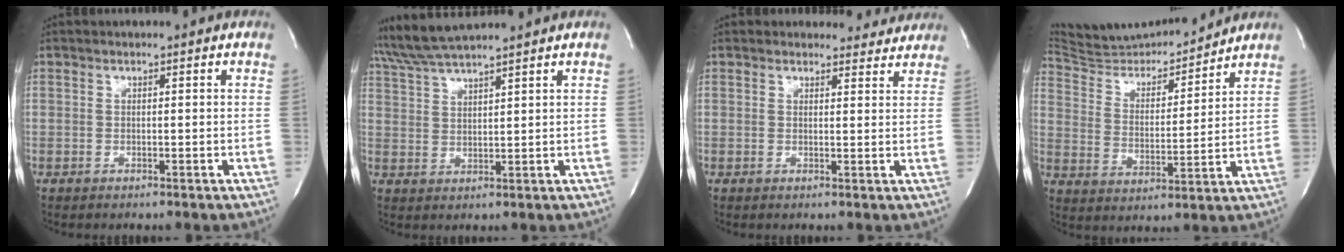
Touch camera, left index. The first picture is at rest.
{"total": 7.1, "force": [6.5, -0.9, 2.6], "torque": [-0.061, 0.020, 0.129]}
{"total": 4.4, "force": [4.1, 1.7, -0.6], "torque": [0.021, -0.009, 0.030]}
{"total": 15.5, "force": [15.1, 1.9, 3.2], "torque": [-0.057, -0.001, 0.255]}